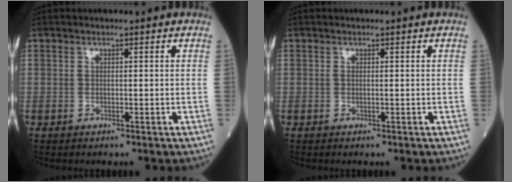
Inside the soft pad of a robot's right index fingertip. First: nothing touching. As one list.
[{"total": 0.0}]